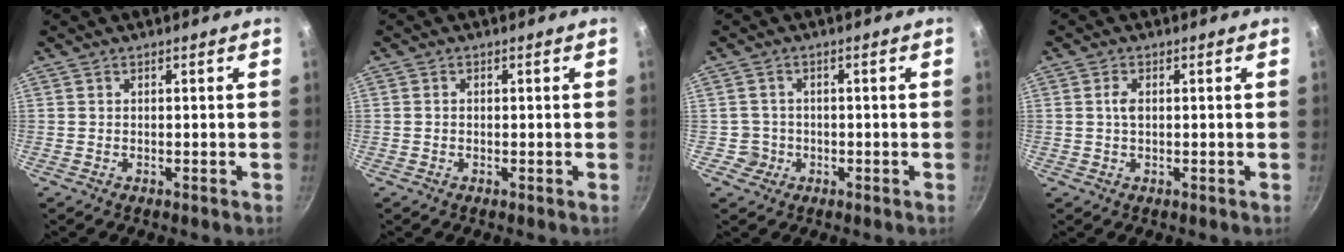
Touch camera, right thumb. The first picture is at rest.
{"total": 0.7, "force": [-0.1, 0.6, 0.4], "torque": [-0.005, 0.004, -0.002]}
{"total": 2.9, "force": [-0.7, 2.8, 0.1], "torque": [0.018, 0.014, -0.007]}
{"total": 2.0, "force": [0.2, 1.2, 1.6], "torque": [-0.029, 0.003, 0.004]}